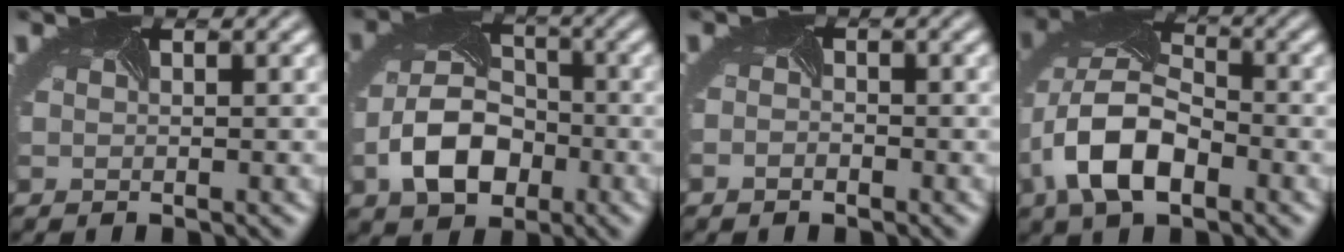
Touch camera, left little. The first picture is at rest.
{"total": 6.5, "force": [-2.3, 4.4, 4.3], "torque": [-0.094, -0.010, -0.040]}
{"total": 0.9, "force": [-0.7, 0.4, 0.4], "torque": [-0.013, -0.006, -0.012]}
{"total": 8.8, "force": [-3.3, 4.8, 6.6], "torque": [-0.150, -0.004, -0.072]}